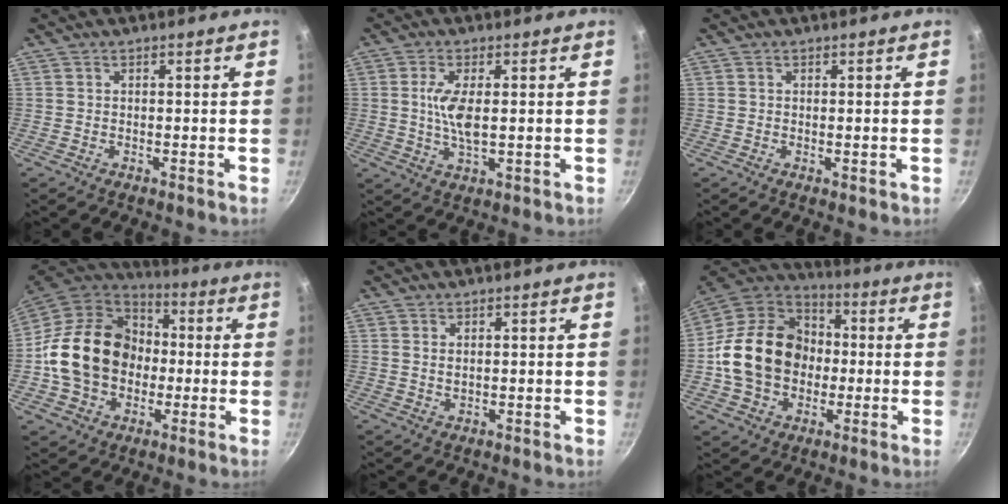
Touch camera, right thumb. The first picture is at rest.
{"total": 6.9, "force": [0.7, 2.4, 6.4], "torque": [-0.137, -0.005, 0.016]}
{"total": 0.7, "force": [0.0, 0.2, 0.7], "torque": [-0.010, -0.001, 0.000]}
{"total": 20.9, "force": [-1.0, 16.7, 12.6], "torque": [-0.202, 0.045, -0.021]}
{"total": 1.4, "force": [0.6, 0.8, 1.0], "torque": [-0.019, -0.003, 0.011]}
{"total": 19.9, "force": [-1.2, 15.9, 12.0], "torque": [-0.184, 0.042, -0.026]}